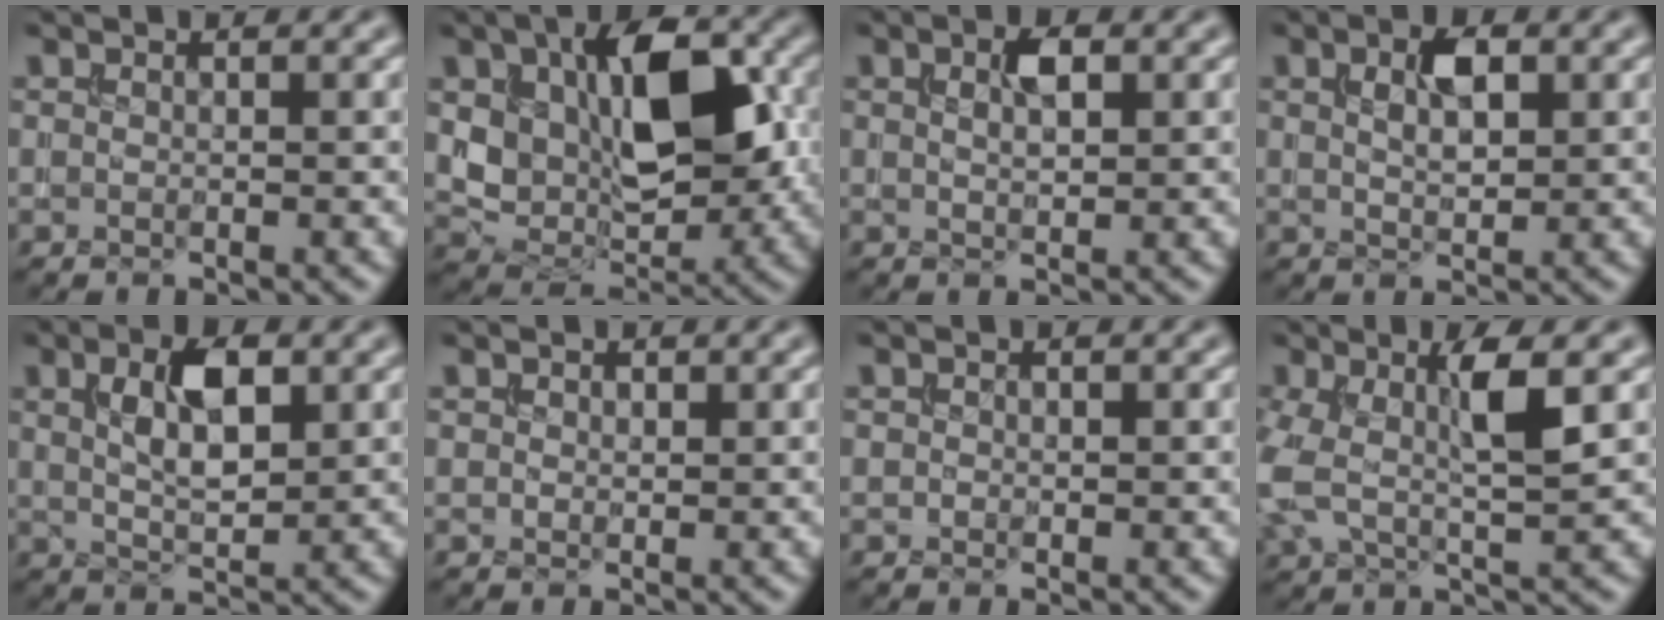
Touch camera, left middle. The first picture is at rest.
{"total": 10.2, "force": [1.7, 6.0, 8.0], "torque": [-0.139, -0.005, 0.032]}
{"total": 2.5, "force": [0.9, 1.2, 2.0], "torque": [-0.037, -0.001, 0.015]}
{"total": 3.2, "force": [1.1, 1.6, 2.6], "torque": [-0.048, 0.000, 0.022]}
{"total": 4.8, "force": [1.5, 2.2, 4.0], "torque": [-0.079, 0.001, 0.027]}
{"total": 0.9, "force": [0.5, 0.7, 0.3], "torque": [-0.003, -0.007, 0.007]}
{"total": 0.5, "force": [-0.1, 0.5, 0.1], "torque": [-0.001, -0.005, -0.003]}
{"total": 5.7, "force": [0.6, 2.1, 5.3], "torque": [-0.119, 0.003, 0.008]}